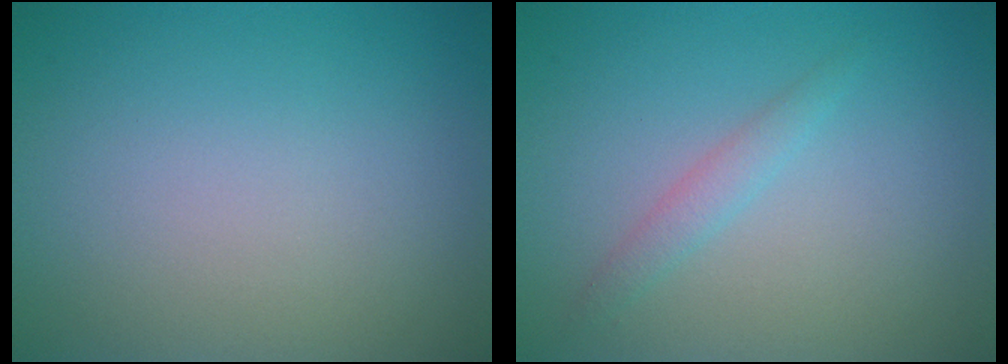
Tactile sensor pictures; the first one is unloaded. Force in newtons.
{"total": 1.3, "press": 1.3, "slide": 0.1}